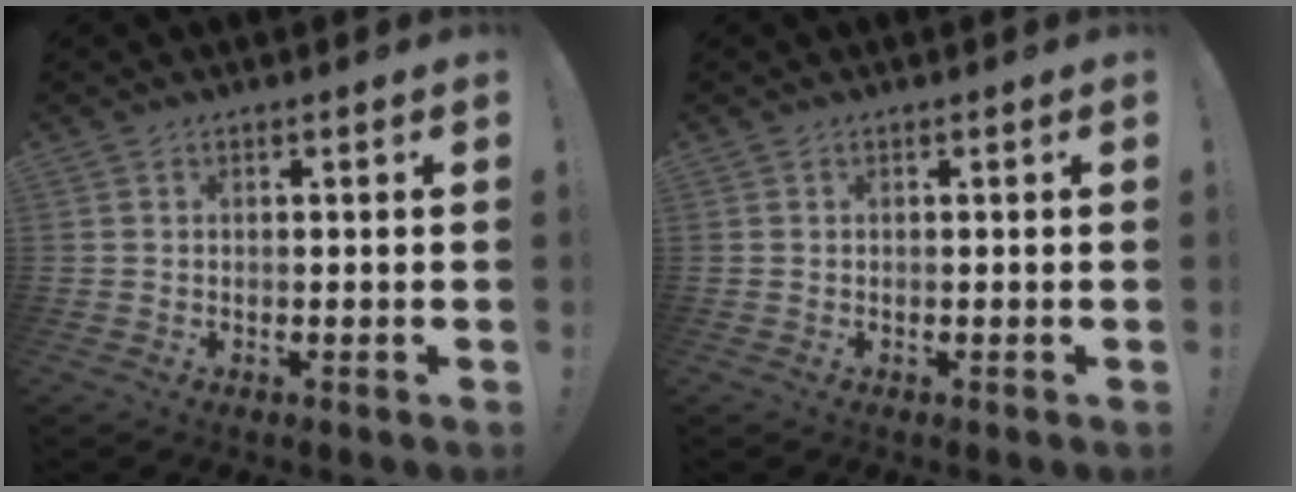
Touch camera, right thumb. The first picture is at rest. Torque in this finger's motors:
{"motor_torque": [-0.01, -0.01, -0.06, 0.06, 0.00]}